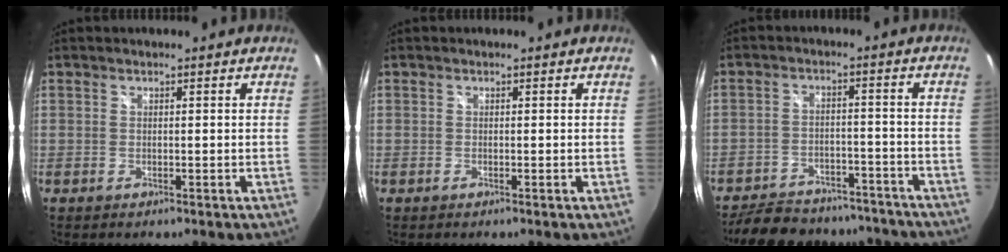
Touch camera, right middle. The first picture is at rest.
{"total": 0.0}
{"total": 21.0, "force": [-17.9, 8.0, 7.4], "torque": [-0.163, 0.020, -0.229]}